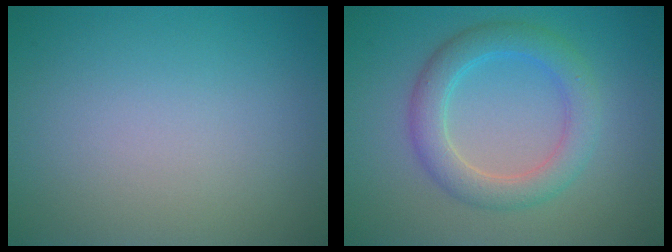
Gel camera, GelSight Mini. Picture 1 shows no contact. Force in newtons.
{"total": 4.2, "press": 4.2, "slide": 0.2}